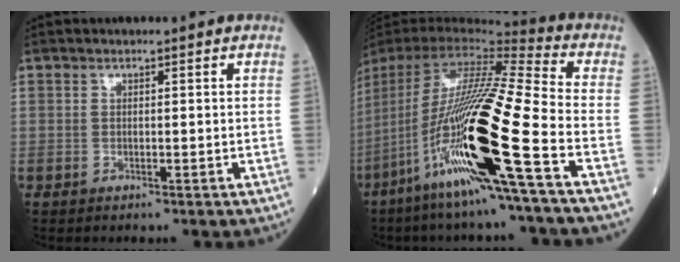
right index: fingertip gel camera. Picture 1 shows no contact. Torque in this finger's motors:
{"motor_torque": [2.04, -0.10, 1.06, 0.21]}